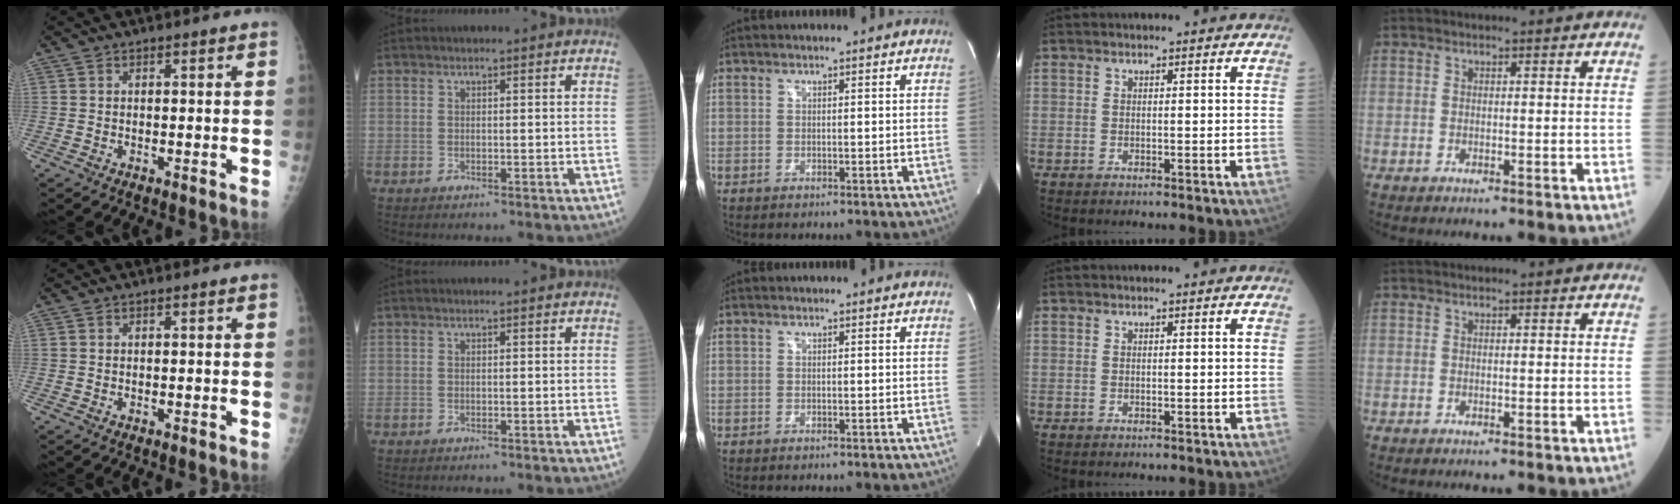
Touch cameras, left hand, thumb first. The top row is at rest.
{}